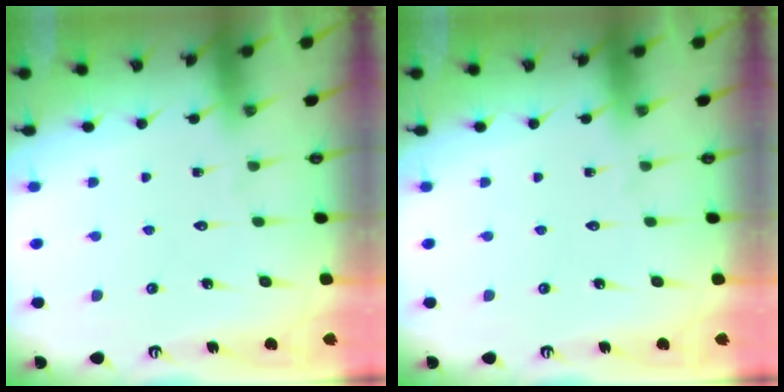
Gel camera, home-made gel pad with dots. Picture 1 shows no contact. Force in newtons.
{"total": 0.0}